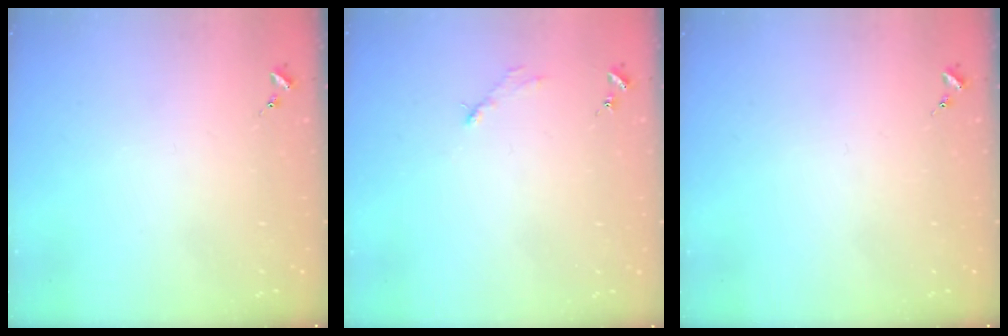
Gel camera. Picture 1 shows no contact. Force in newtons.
{"total": 2.6, "press": 2.6, "slide": 0.3}
{"total": 0.0}